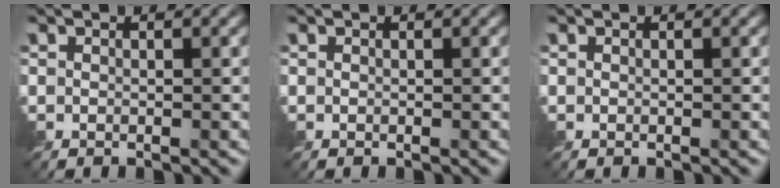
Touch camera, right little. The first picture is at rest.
{"total": 0.0}
{"total": 0.0}